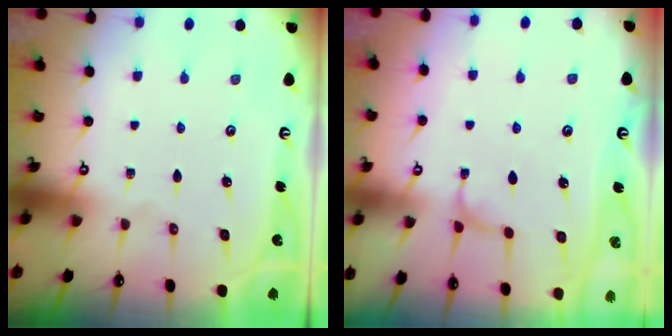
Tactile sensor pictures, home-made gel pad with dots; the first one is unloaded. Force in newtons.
{"total": 2.1, "press": 2.0, "slide": 0.3}